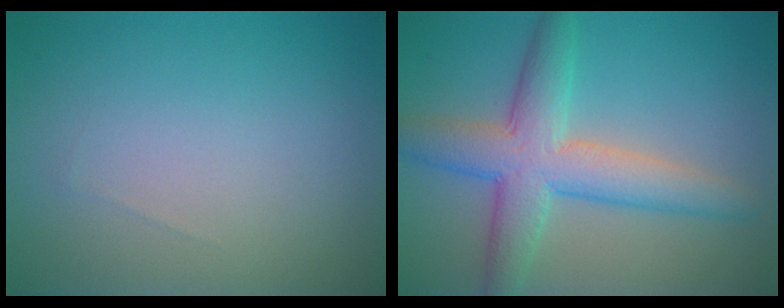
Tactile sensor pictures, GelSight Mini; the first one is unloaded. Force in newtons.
{"total": 6.5, "press": 6.5, "slide": 0.1}